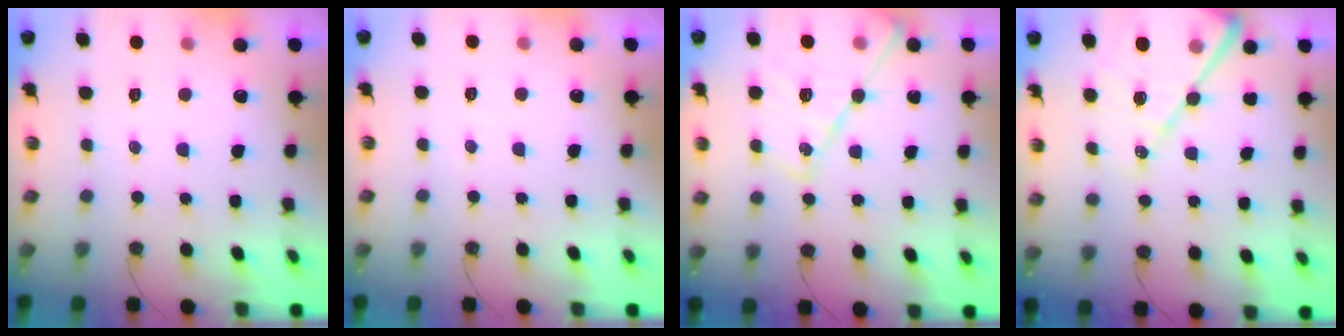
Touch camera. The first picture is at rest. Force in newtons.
{"total": 3.6, "press": 3.5, "slide": 0.6}
{"total": 16.0, "press": 15.9, "slide": 1.5}
{"total": 15.5, "press": 15.4, "slide": 1.5}